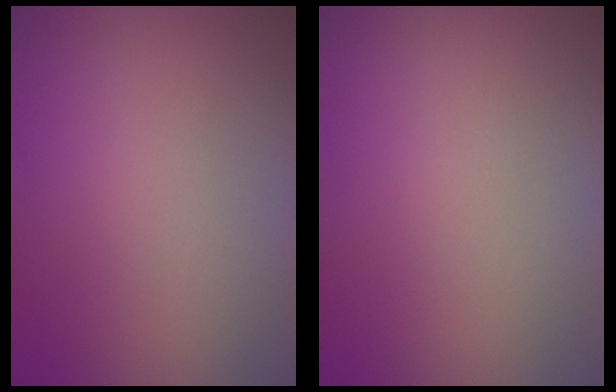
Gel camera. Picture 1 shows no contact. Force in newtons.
{"total": 0.0}